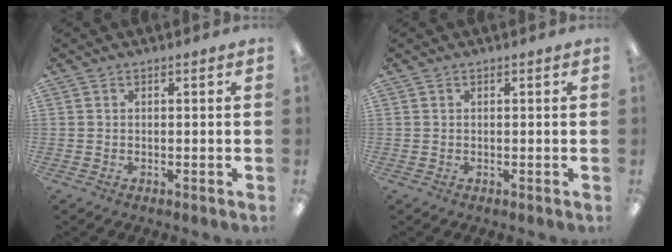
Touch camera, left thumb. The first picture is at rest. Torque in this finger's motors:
{"motor_torque": [-0.06, 0.02, -0.20, 0.05, 0.00]}